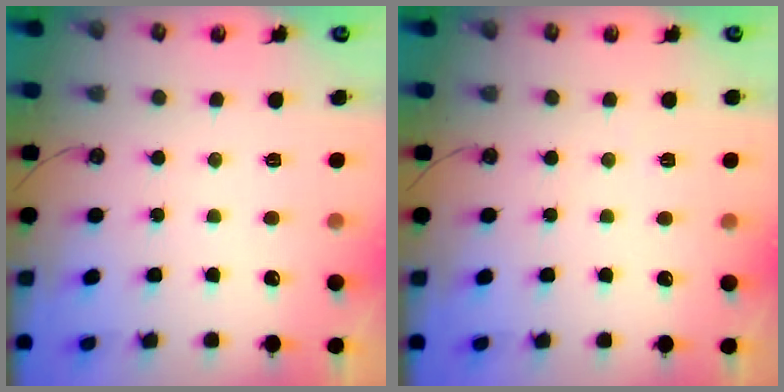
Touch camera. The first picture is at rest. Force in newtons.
{"total": 1.1, "press": 0.7, "slide": 0.8}